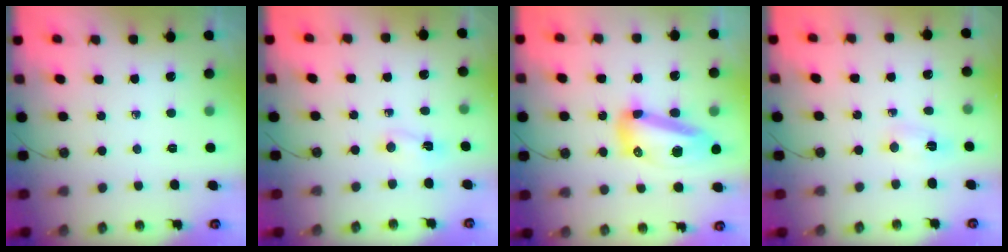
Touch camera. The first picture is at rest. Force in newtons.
{"total": 2.0, "press": 1.6, "slide": 1.2}
{"total": 14.7, "press": 14.6, "slide": 1.6}
{"total": 2.6, "press": 1.3, "slide": 2.2}